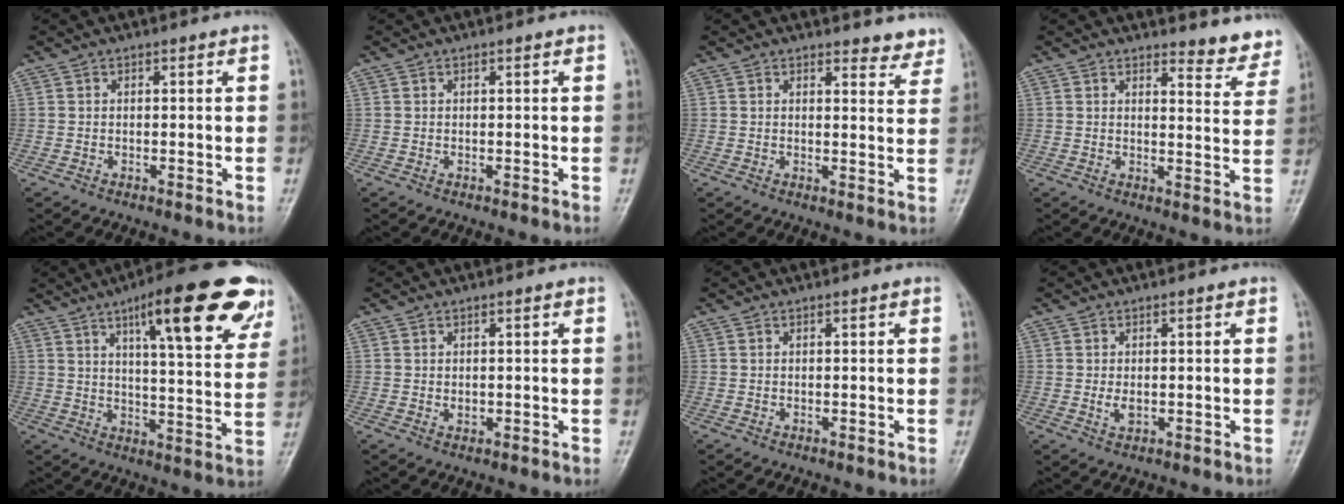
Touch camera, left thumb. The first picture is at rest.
{"total": 0.0}
{"total": 4.9, "force": [4.5, 1.6, 0.8], "torque": [0.019, -0.031, 0.039]}
{"total": 6.8, "force": [6.6, 1.7, 0.6], "torque": [0.019, -0.058, 0.065]}
{"total": 21.1, "force": [11.6, 5.3, 16.8], "torque": [-0.198, -0.029, 0.162]}
{"total": 1.4, "force": [0.1, 1.0, 1.1], "torque": [-0.010, -0.001, 0.006]}
{"total": 0.0}
{"total": 2.2, "force": [0.0, 1.2, 1.9], "torque": [-0.030, -0.005, 0.003]}